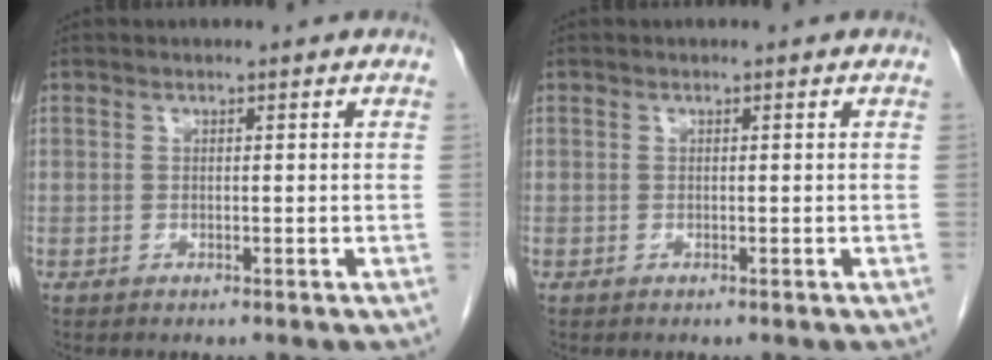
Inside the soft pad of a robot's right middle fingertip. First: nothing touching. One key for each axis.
{"total": 0.0}